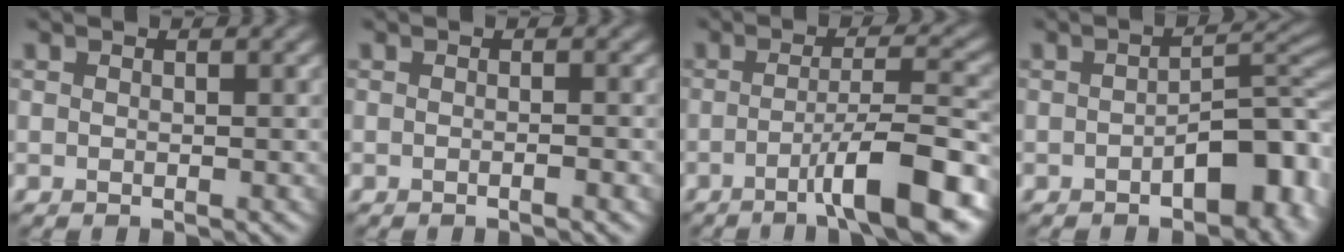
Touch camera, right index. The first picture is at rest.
{"total": 1.2, "force": [-0.4, 0.2, 1.1], "torque": [-0.012, -0.002, -0.011]}
{"total": 8.4, "force": [-3.9, 1.4, 7.3], "torque": [-0.102, 0.015, -0.065]}
{"total": 6.6, "force": [-2.3, 3.2, 5.3], "torque": [-0.056, 0.011, -0.037]}